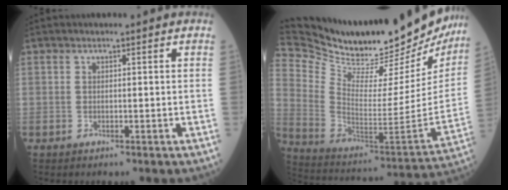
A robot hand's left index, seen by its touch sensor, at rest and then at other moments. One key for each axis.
{"total": 35.2, "fx": 30.9, "fy": 7.0, "fz": 15.4, "tx": -0.282, "ty": -0.082, "tz": 0.440}